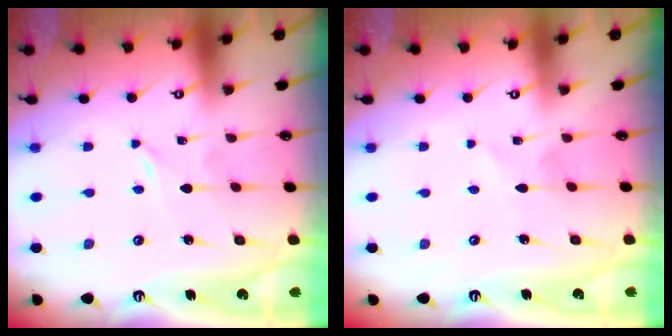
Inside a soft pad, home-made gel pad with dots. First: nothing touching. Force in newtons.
{"total": 1.6, "press": 1.6, "slide": 0.1}